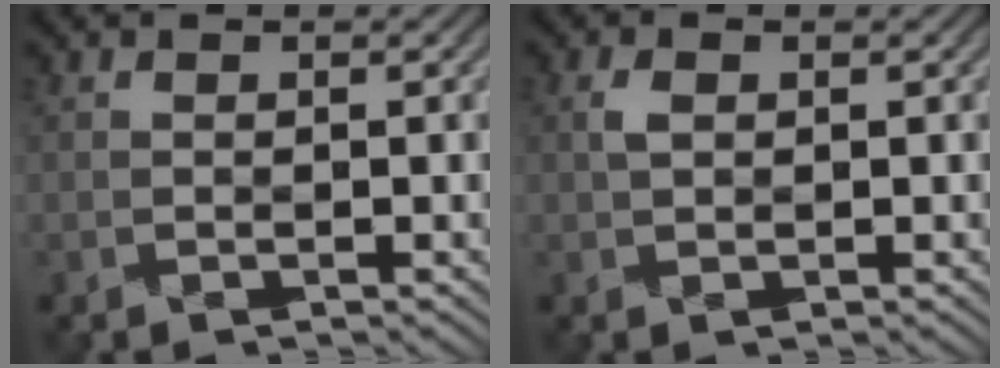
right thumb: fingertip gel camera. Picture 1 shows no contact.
{"total": 1.1, "force": [0.7, 0.5, 0.7], "torque": [-0.016, 0.008, 0.009]}